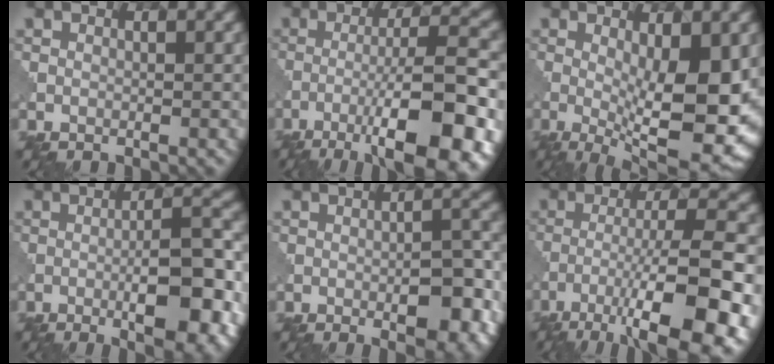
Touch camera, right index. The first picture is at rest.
{"total": 12.2, "force": [-6.0, 2.8, 10.2], "torque": [-0.159, 0.004, -0.090]}
{"total": 11.8, "force": [-1.2, 3.6, 11.2], "torque": [-0.156, -0.021, -0.012]}
{"total": 9.3, "force": [-3.0, 2.3, 8.5], "torque": [-0.119, 0.000, -0.039]}
{"total": 6.1, "force": [-2.1, 1.8, 5.4], "torque": [-0.075, -0.001, -0.025]}
{"total": 13.2, "force": [-6.9, 3.6, 10.6], "torque": [-0.173, -0.001, -0.100]}